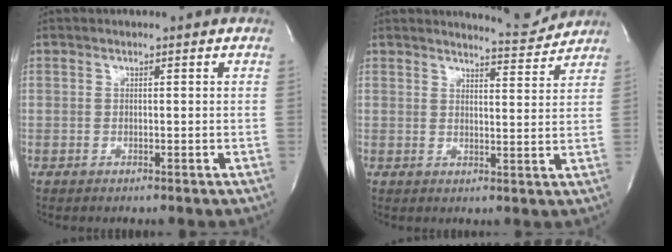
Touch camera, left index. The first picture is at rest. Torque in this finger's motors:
{"motor_torque": [0.36, -0.28, -0.16, -0.03]}